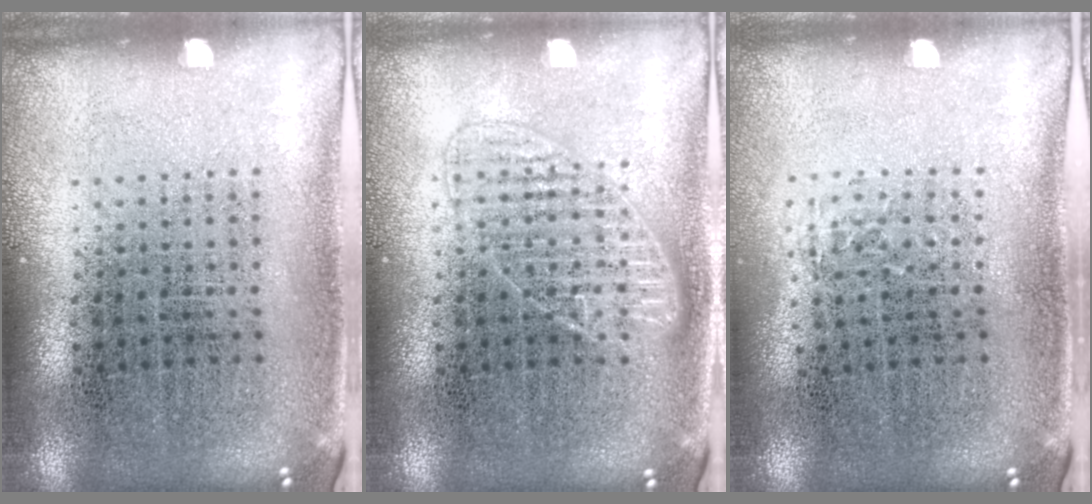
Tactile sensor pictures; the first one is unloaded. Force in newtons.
{"total": 2.0, "press": 2.0, "slide": 0.4}
{"total": 0.5, "press": 0.4, "slide": 0.3}